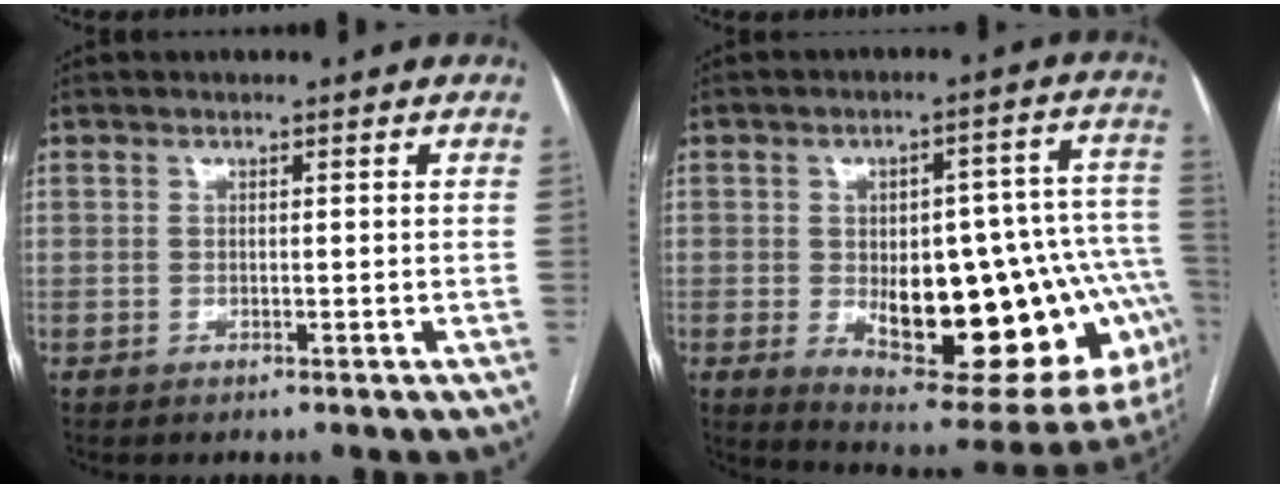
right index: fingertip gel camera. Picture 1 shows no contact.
{"total": 26.6, "force": [-5.4, 10.6, 23.8], "torque": [-0.230, 0.024, -0.048]}